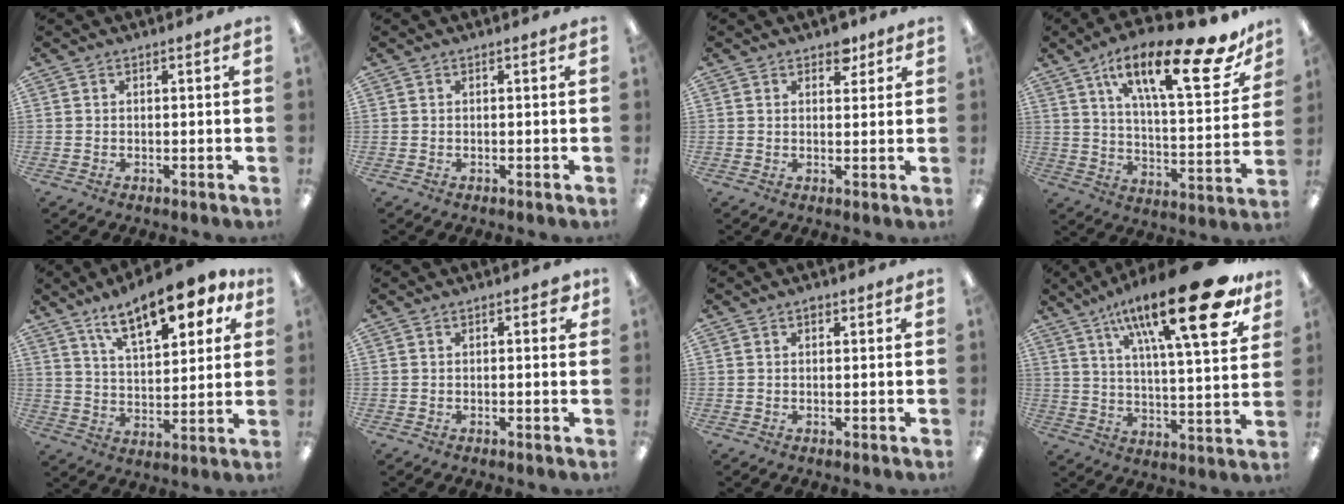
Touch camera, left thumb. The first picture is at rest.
{"total": 0.0}
{"total": 3.8, "force": [2.9, 2.2, 1.3], "torque": [0.000, -0.011, 0.046]}
{"total": 24.1, "force": [14.1, 7.9, 17.9], "torque": [-0.277, -0.073, 0.223]}
{"total": 15.3, "force": [10.3, 6.0, 9.6], "torque": [-0.144, -0.047, 0.173]}
{"total": 2.8, "force": [1.0, 1.4, 2.2], "torque": [-0.029, 0.001, 0.014]}
{"total": 0.9, "force": [0.7, 0.5, 0.2], "torque": [0.002, -0.002, 0.011]}
{"total": 26.1, "force": [15.1, 6.9, 20.1], "torque": [-0.311, -0.077, 0.234]}